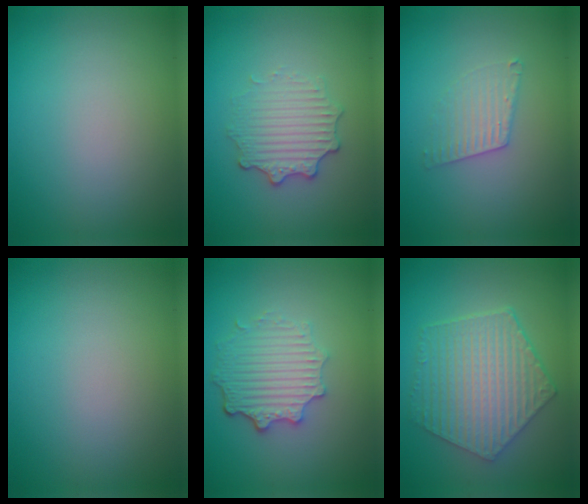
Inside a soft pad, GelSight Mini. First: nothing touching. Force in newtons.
{"total": 3.2, "press": 2.8, "slide": 1.6}
{"total": 2.1, "press": 2.1, "slide": 0.3}
{"total": 0.0}
{"total": 4.4, "press": 3.6, "slide": 2.6}
{"total": 6.8, "press": 5.0, "slide": 4.6}